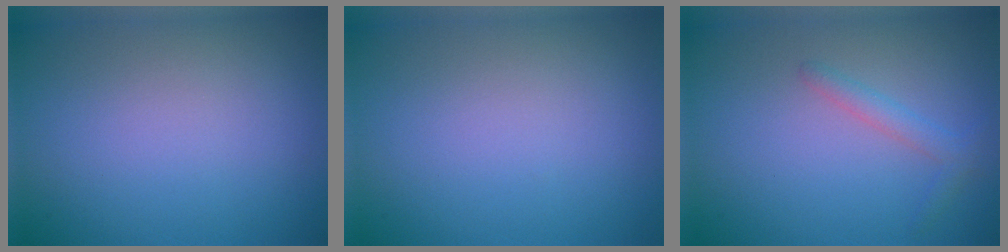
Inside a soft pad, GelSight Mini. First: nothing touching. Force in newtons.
{"total": 0.0}
{"total": 1.5, "press": 1.5, "slide": 0.1}